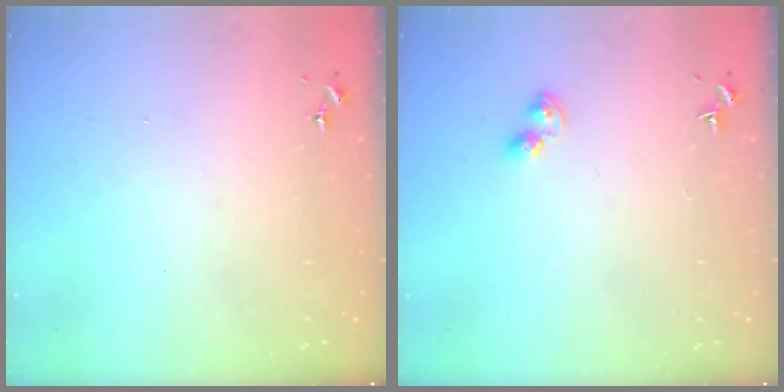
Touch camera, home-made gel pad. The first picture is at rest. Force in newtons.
{"total": 4.5, "press": 4.5, "slide": 0.5}